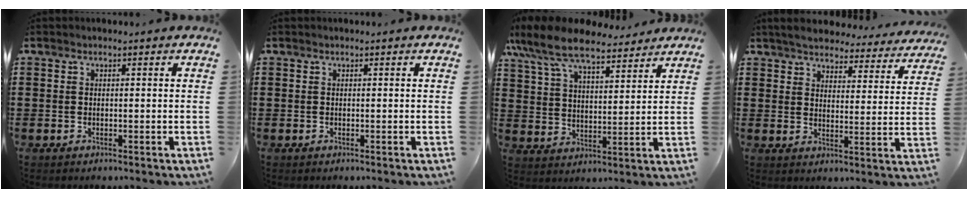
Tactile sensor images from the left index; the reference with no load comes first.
{"total": 0.0}
{"total": 9.8, "force": [8.3, 2.5, 4.6], "torque": [-0.121, -0.031, 0.149]}
{"total": 4.7, "force": [4.6, 0.5, 0.8], "torque": [-0.040, -0.026, 0.078]}